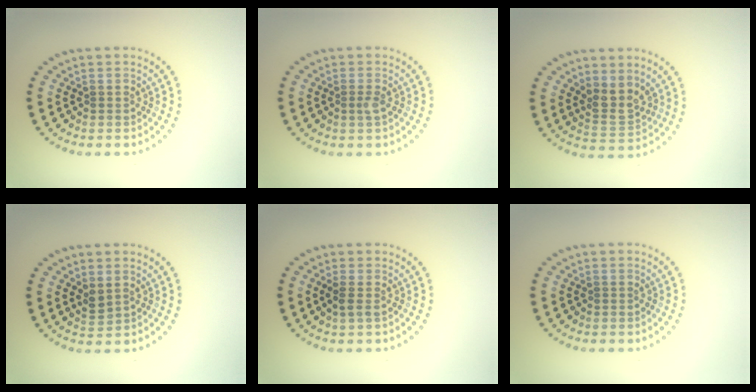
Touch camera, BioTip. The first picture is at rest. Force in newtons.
{"total": 0.8, "press": 0.6, "slide": 0.6}
{"total": 2.6, "press": 2.0, "slide": 1.7}
{"total": 1.1, "press": 1.0, "slide": 0.6}
{"total": 1.1, "press": 1.0, "slide": 0.5}
{"total": 0.0}